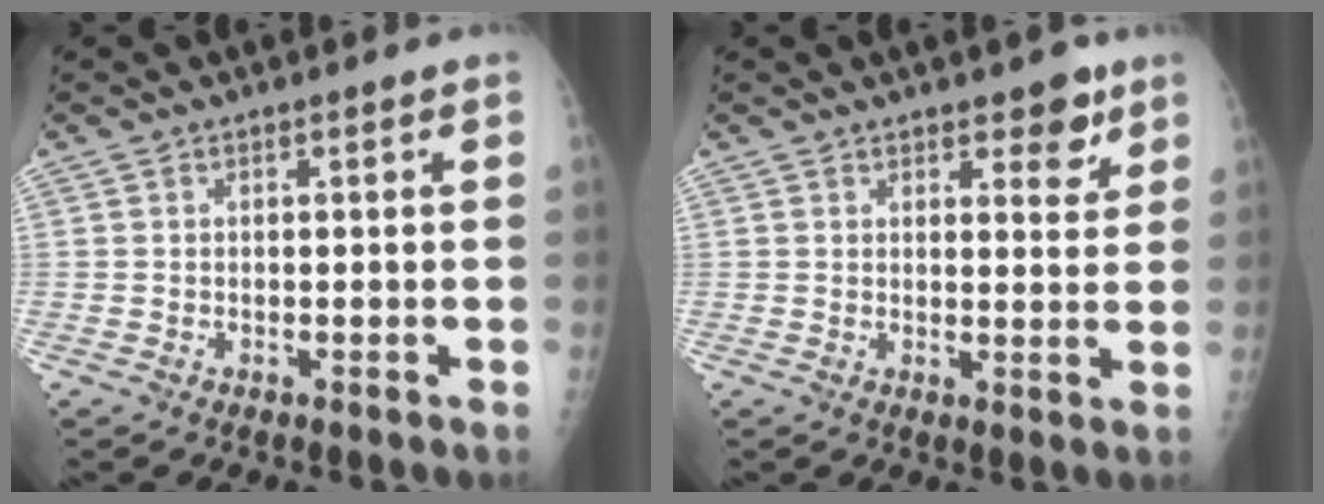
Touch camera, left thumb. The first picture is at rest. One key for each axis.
{"total": 5.1, "fx": 3.4, "fy": 2.4, "fz": 3.1, "tx": -0.015, "ty": -0.020, "tz": 0.043}